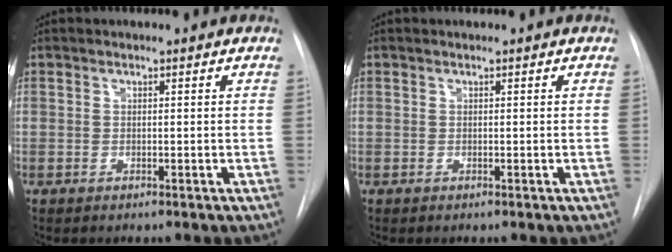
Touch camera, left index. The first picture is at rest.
{"total": 0.0}